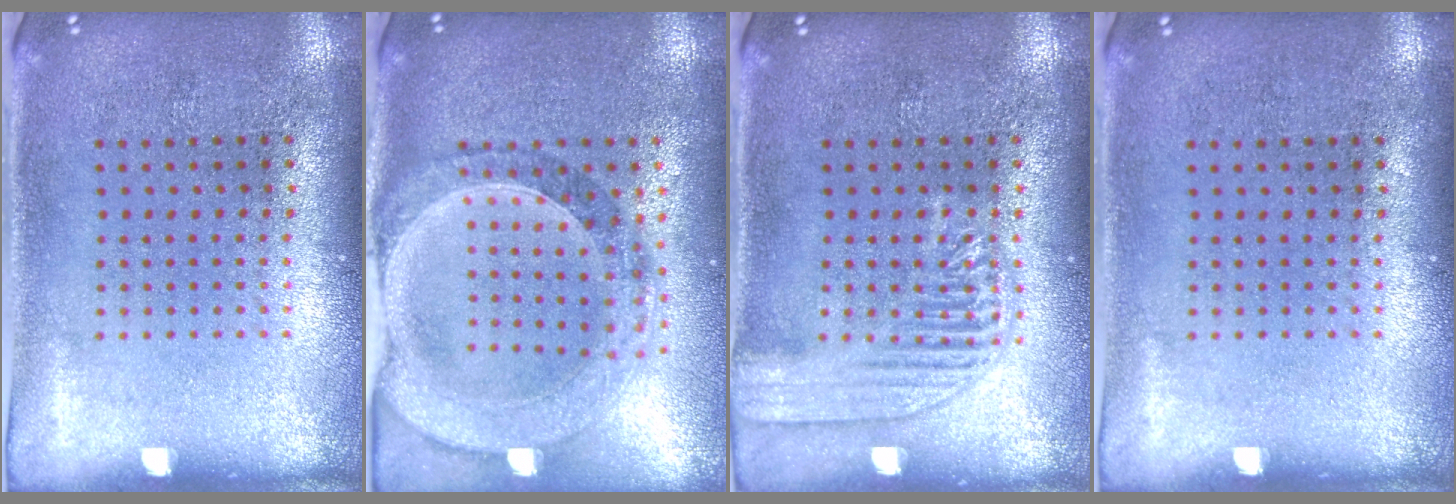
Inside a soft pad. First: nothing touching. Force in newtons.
{"total": 1.5, "press": 1.4, "slide": 0.4}
{"total": 2.5, "press": 2.5, "slide": 0.3}
{"total": 0.0}